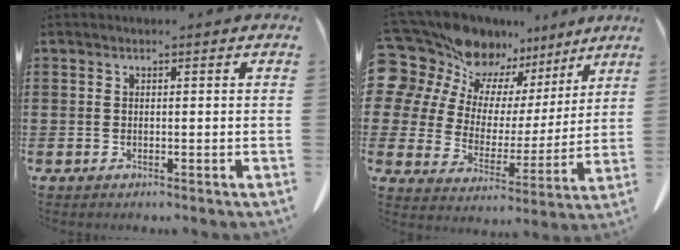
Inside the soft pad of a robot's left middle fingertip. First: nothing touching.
{"total": 11.8, "force": [9.4, 6.8, 2.2], "torque": [-0.104, -0.066, 0.176]}